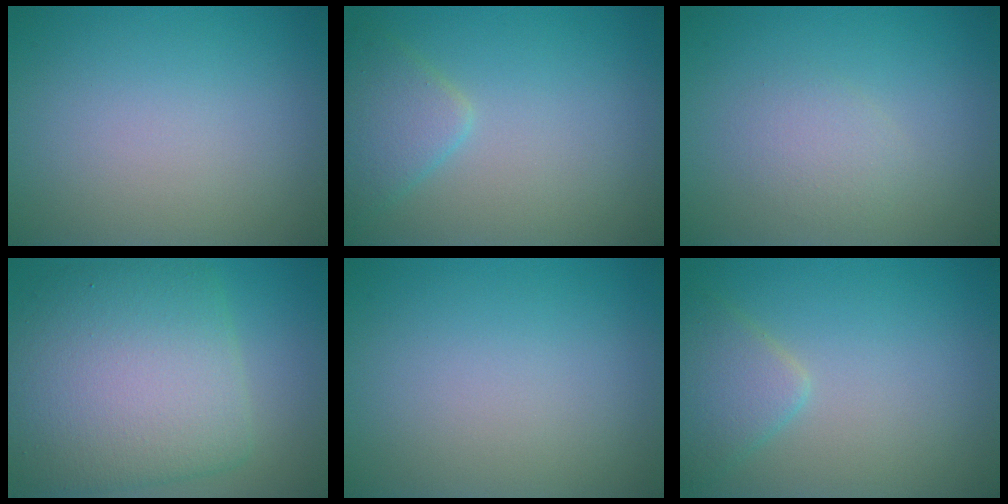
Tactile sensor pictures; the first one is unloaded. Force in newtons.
{"total": 2.9, "press": 2.9, "slide": 0.0}
{"total": 1.6, "press": 1.6, "slide": 0.1}
{"total": 10.2, "press": 10.2, "slide": 0.4}
{"total": 0.0}
{"total": 2.7, "press": 2.7, "slide": 0.2}